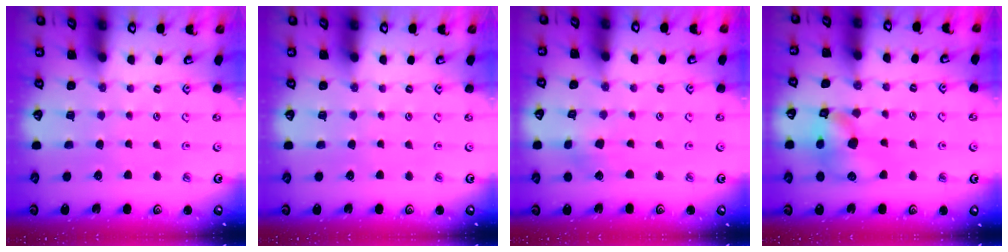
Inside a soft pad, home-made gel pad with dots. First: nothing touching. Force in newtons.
{"total": 0.0}
{"total": 2.4, "press": 2.3, "slide": 0.6}
{"total": 11.3, "press": 11.2, "slide": 1.6}